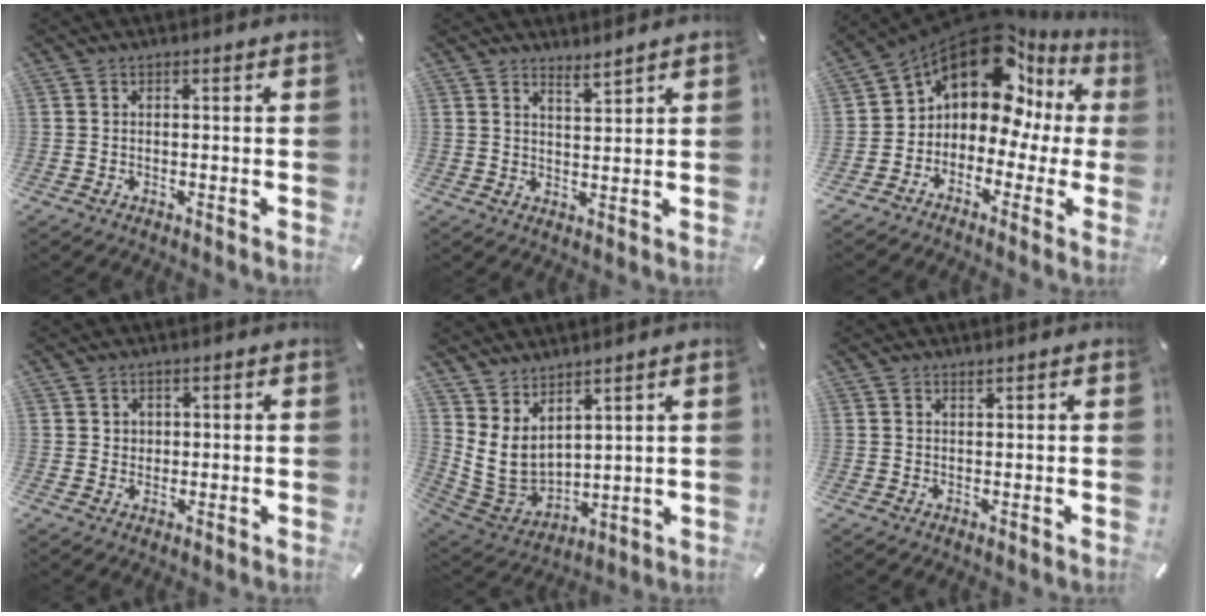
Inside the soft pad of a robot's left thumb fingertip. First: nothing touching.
{"total": 3.2, "force": [3.2, 0.1, 0.4], "torque": [-0.005, -0.022, 0.058]}
{"total": 16.0, "force": [8.9, 9.7, 9.1], "torque": [-0.171, -0.075, 0.148]}
{"total": 1.7, "force": [0.6, 1.6, 0.0], "torque": [0.005, 0.001, 0.009]}
{"total": 7.4, "force": [3.9, 5.3, 3.3], "torque": [-0.090, -0.035, 0.080]}
{"total": 0.5, "force": [0.5, 0.0, 0.1], "torque": [-0.004, -0.001, 0.010]}